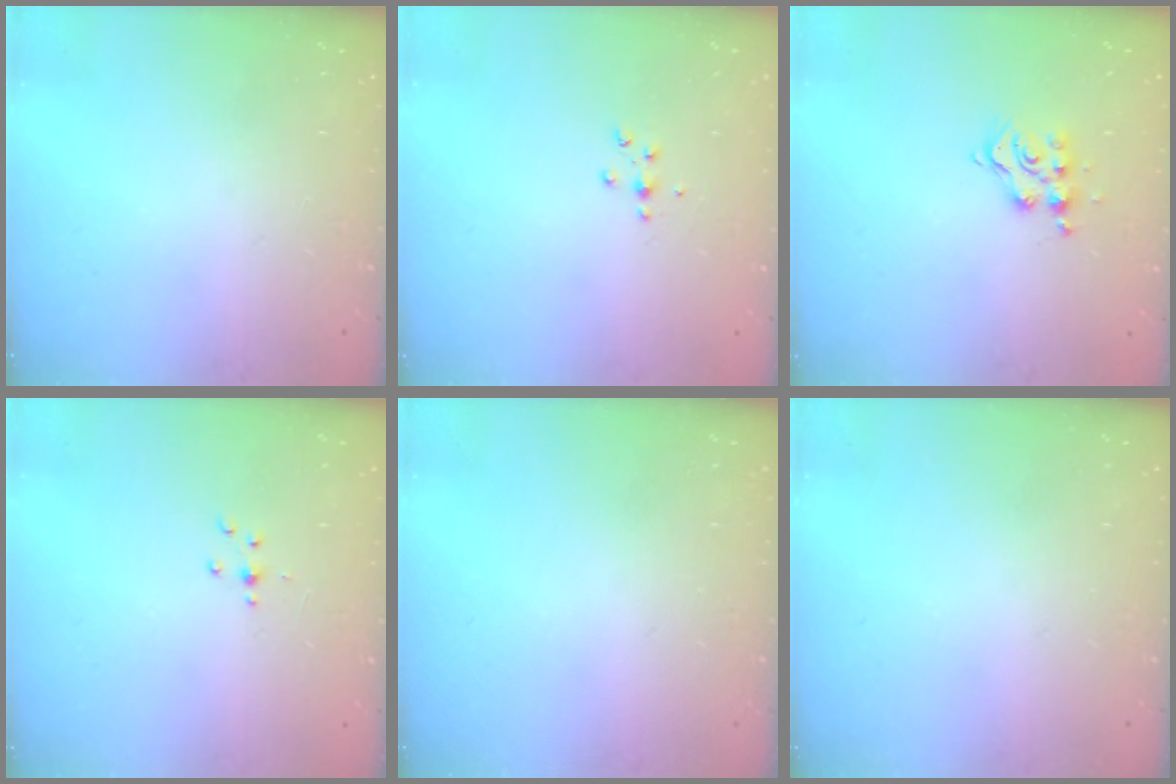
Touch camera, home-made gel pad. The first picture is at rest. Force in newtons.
{"total": 4.2, "press": 4.2, "slide": 0.6}
{"total": 8.4, "press": 8.4, "slide": 0.5}
{"total": 2.2, "press": 2.1, "slide": 0.5}
{"total": 0.0}
{"total": 0.0}